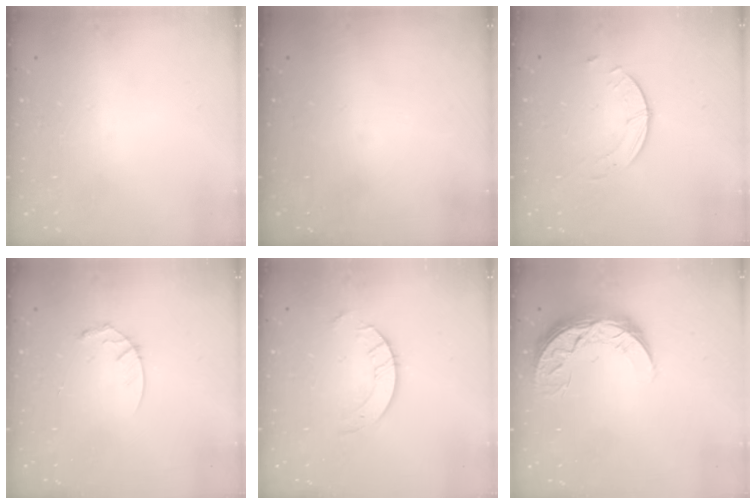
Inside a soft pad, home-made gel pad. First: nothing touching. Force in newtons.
{"total": 0.0}
{"total": 2.5, "press": 2.5, "slide": 0.3}
{"total": 4.7, "press": 4.7, "slide": 0.4}
{"total": 4.9, "press": 4.9, "slide": 0.5}
{"total": 9.0, "press": 9.0, "slide": 0.3}